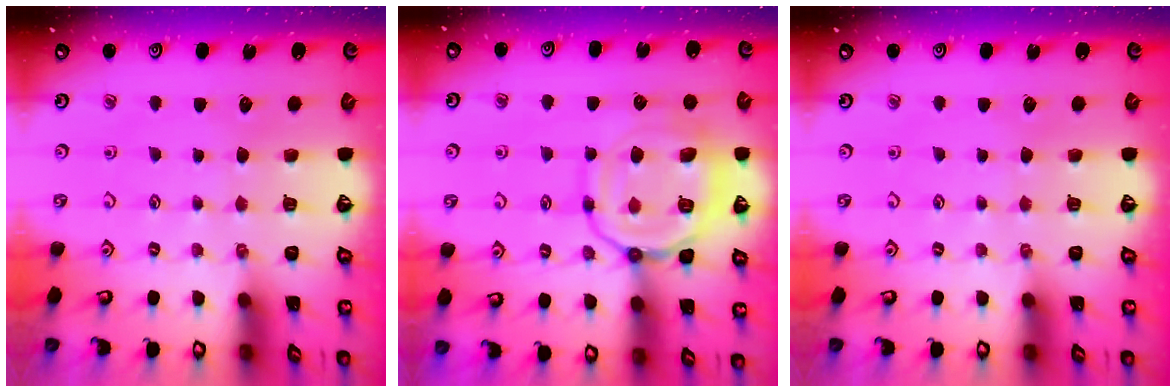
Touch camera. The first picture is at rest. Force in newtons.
{"total": 15.1, "press": 15.1, "slide": 1.4}
{"total": 0.0}